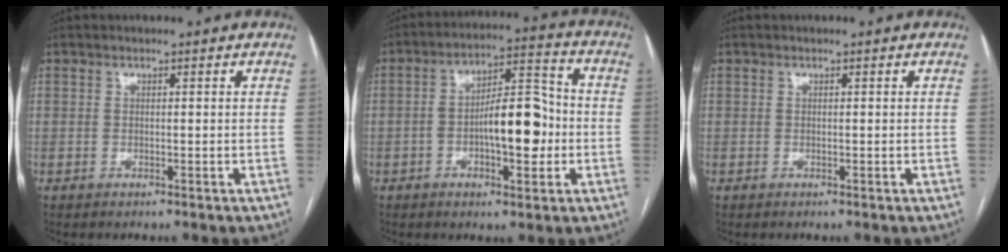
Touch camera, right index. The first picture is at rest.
{"total": 11.1, "force": [-2.0, 3.7, 10.2], "torque": [-0.168, 0.025, -0.027]}
{"total": 0.0}